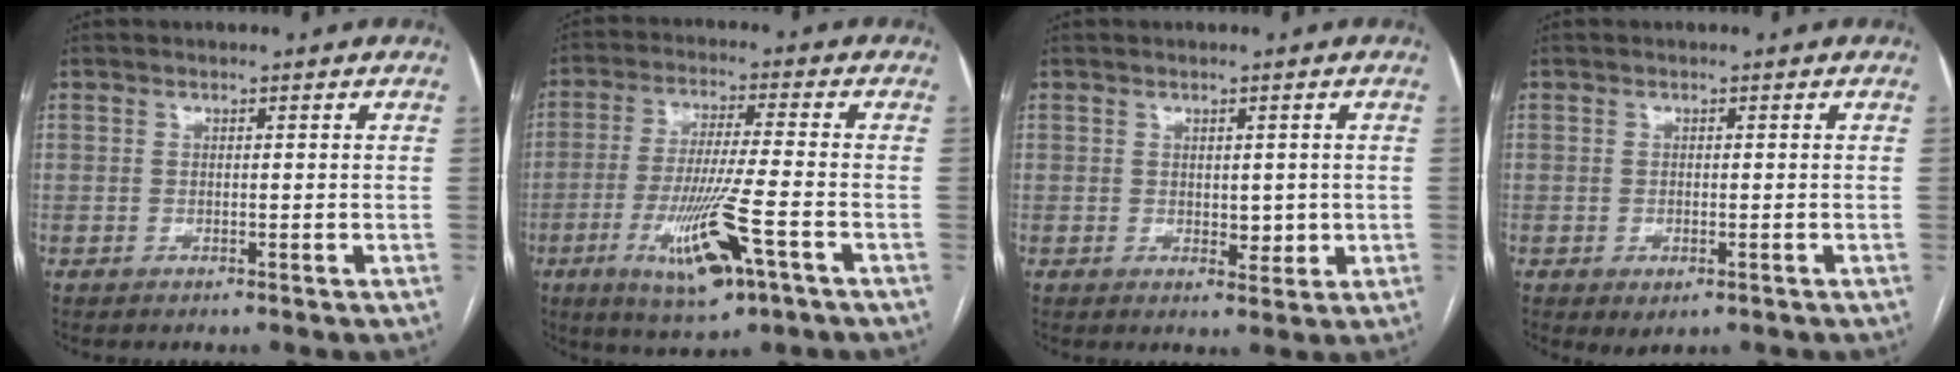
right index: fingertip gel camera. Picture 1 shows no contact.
{"total": 12.5, "force": [-5.2, 1.1, 11.3], "torque": [-0.220, -0.026, -0.086]}
{"total": 3.0, "force": [0.1, 1.8, 2.3], "torque": [-0.027, -0.004, 0.008]}
{"total": 2.0, "force": [-0.8, 1.0, 1.5], "torque": [-0.021, -0.003, -0.002]}